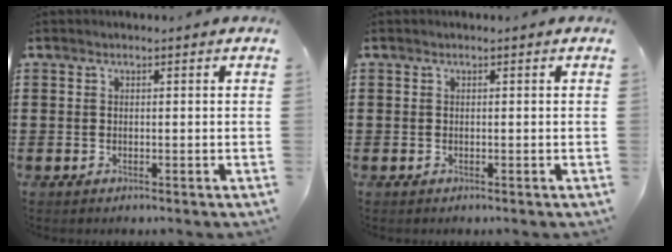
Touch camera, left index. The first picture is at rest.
{"total": 0.0}